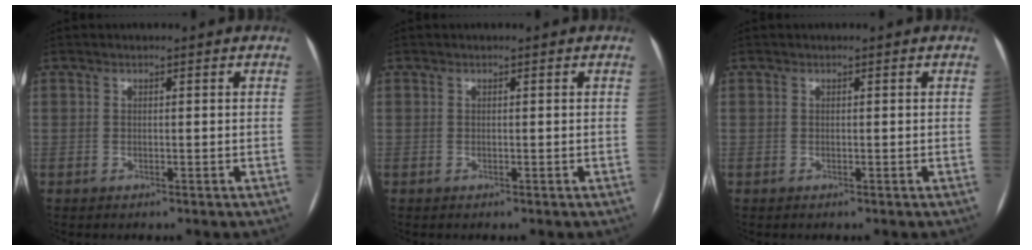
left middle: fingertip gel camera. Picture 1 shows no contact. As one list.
[{"total": 0.0}, {"total": 0.0}]